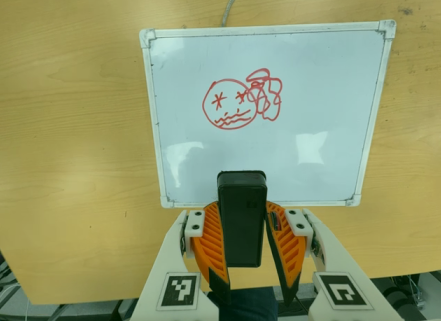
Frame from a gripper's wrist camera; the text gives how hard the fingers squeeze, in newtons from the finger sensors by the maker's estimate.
{"total": 10.0, "left": 8.1, "right": 11.9}